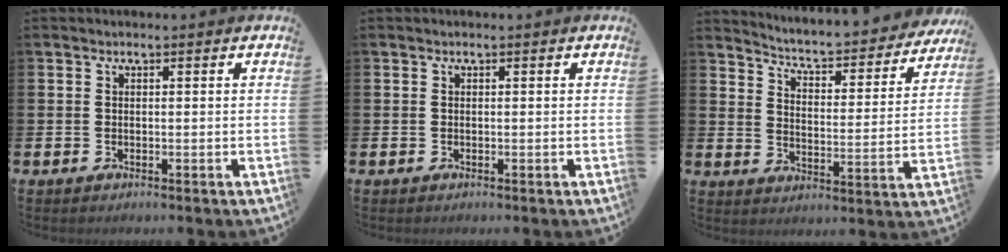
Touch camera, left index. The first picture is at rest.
{"total": 0.0}
{"total": 5.1, "force": [4.9, 0.5, 1.4], "torque": [-0.048, -0.047, 0.074]}